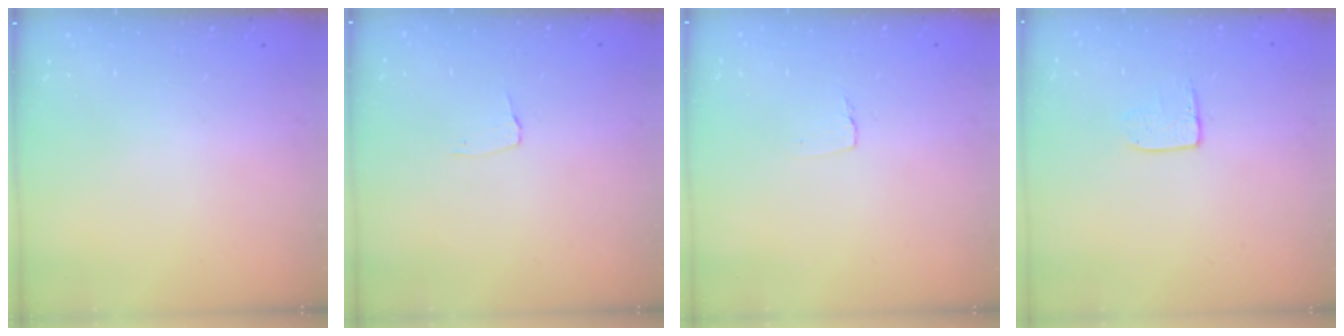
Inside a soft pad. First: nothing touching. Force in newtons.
{"total": 2.7, "press": 2.7, "slide": 0.3}
{"total": 3.4, "press": 3.4, "slide": 0.3}
{"total": 6.8, "press": 6.8, "slide": 0.5}